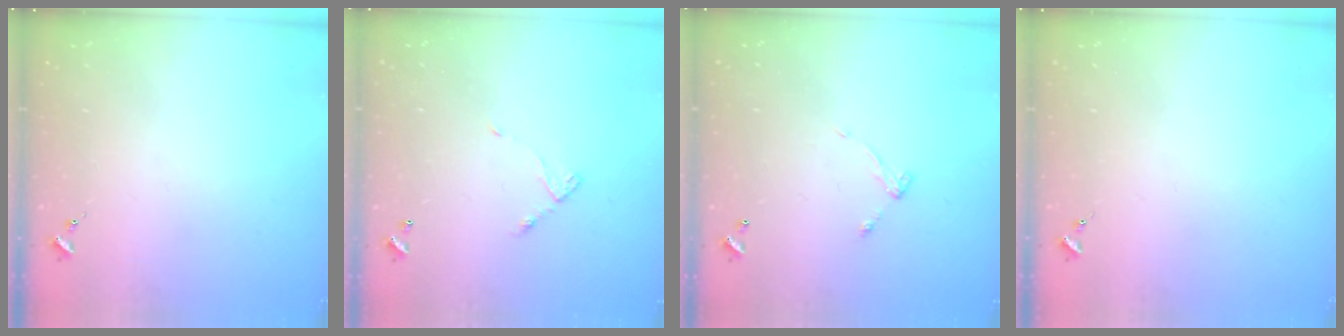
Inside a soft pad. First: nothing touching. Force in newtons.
{"total": 5.5, "press": 5.5, "slide": 0.3}
{"total": 5.7, "press": 5.7, "slide": 0.5}
{"total": 0.0}